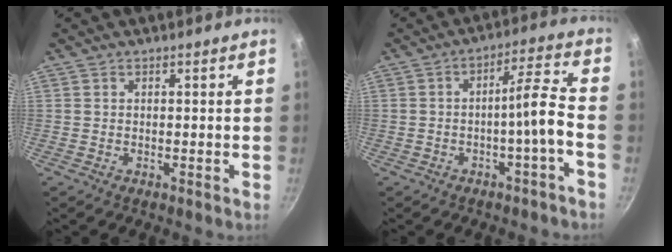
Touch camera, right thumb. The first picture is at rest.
{"total": 7.1, "force": [-2.8, 0.2, 6.5], "torque": [-0.114, 0.038, -0.038]}